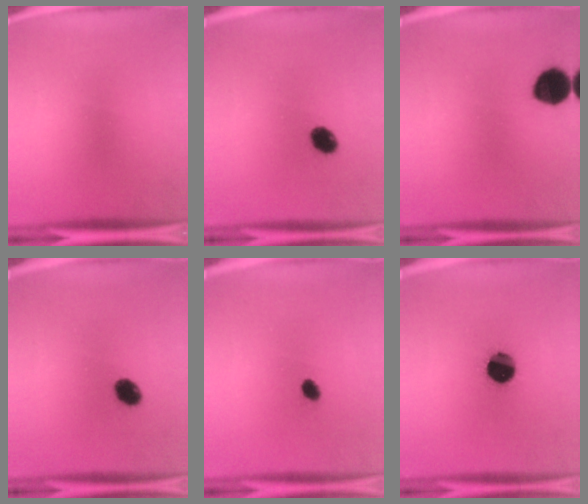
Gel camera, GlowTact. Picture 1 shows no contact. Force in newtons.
{"total": 4.8}
{"total": 9.7}
{"total": 4.8}
{"total": 1.7}
{"total": 11.8}